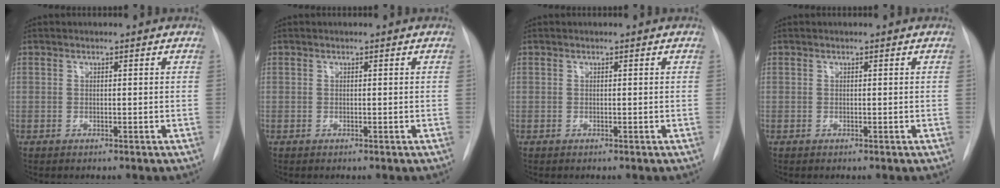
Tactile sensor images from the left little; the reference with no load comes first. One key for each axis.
{"total": 0.0}
{"total": 0.0}
{"total": 0.0}